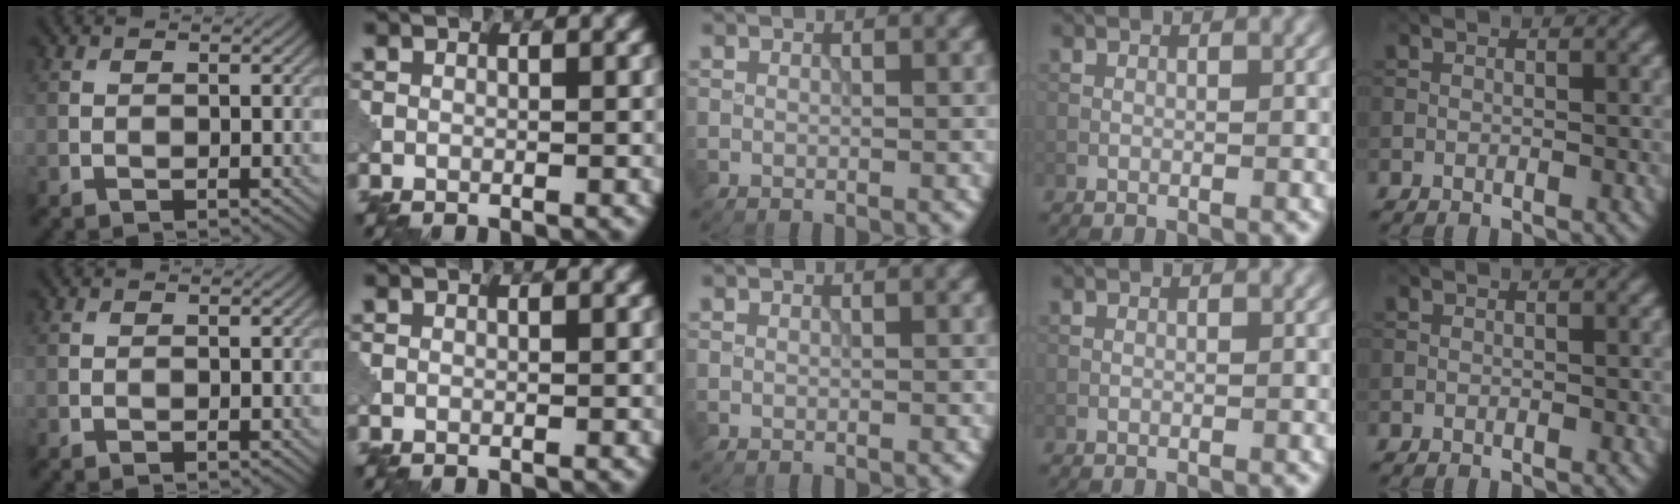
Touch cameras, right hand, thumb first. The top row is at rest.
{}